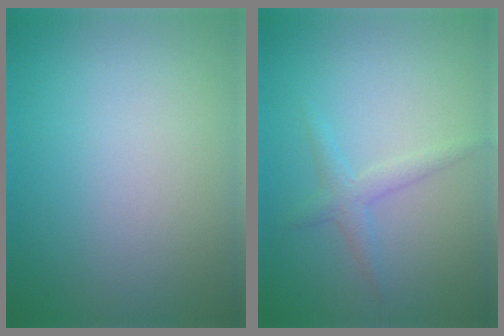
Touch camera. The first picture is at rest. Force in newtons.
{"total": 1.7, "press": 1.7, "slide": 0.1}